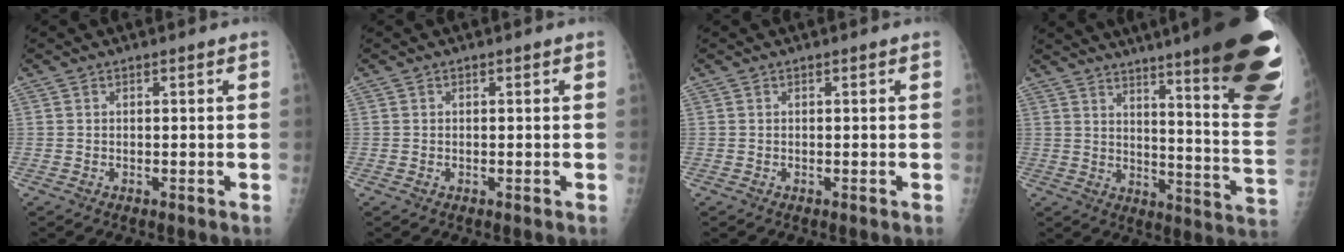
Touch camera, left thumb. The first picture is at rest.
{"total": 0.0}
{"total": 0.0}
{"total": 29.9, "force": [19.6, 3.7, 22.2], "torque": [-0.208, -0.109, 0.255]}